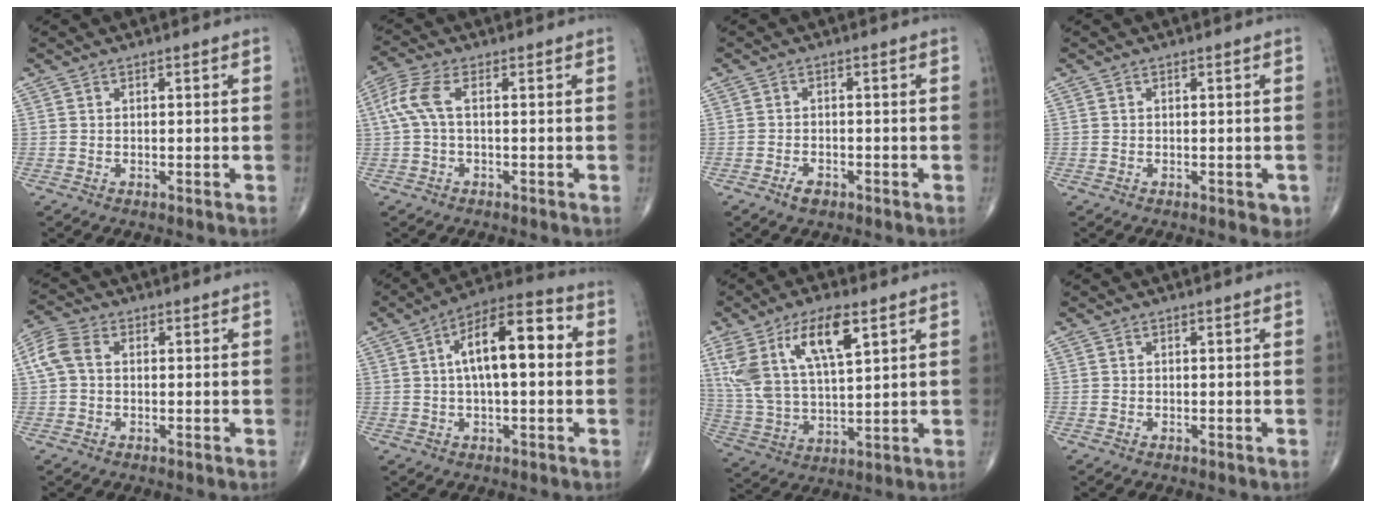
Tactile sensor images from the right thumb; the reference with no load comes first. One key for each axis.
{"total": 5.9, "fx": 0.5, "fy": 2.3, "fz": 5.4, "tx": -0.149, "ty": 0.021, "tz": 0.007}
{"total": 2.4, "fx": -1.6, "fy": 1.2, "fz": 1.3, "tx": -0.020, "ty": 0.005, "tz": -0.026}
{"total": 1.6, "fx": -0.6, "fy": 1.0, "fz": 1.1, "tx": 0.000, "ty": 0.000, "tz": -0.008}
{"total": 5.6, "fx": 0.6, "fy": 3.8, "fz": 4.0, "tx": -0.098, "ty": 0.020, "tz": 0.006}
{"total": 14.1, "fx": 2.0, "fy": 5.8, "fz": 12.7, "tx": -0.198, "ty": 0.032, "tz": 0.022}
{"total": 16.3, "fx": 7.5, "fy": 6.5, "fz": 12.9, "tx": -0.252, "ty": -0.016, "tz": 0.146}
{"total": 0.0}